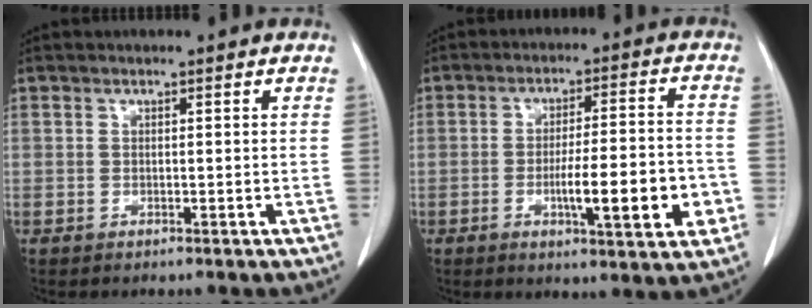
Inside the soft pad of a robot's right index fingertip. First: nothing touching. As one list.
[{"total": 11.7, "force": [-3.4, 1.6, 11.0], "torque": [-0.168, 0.000, -0.049]}]